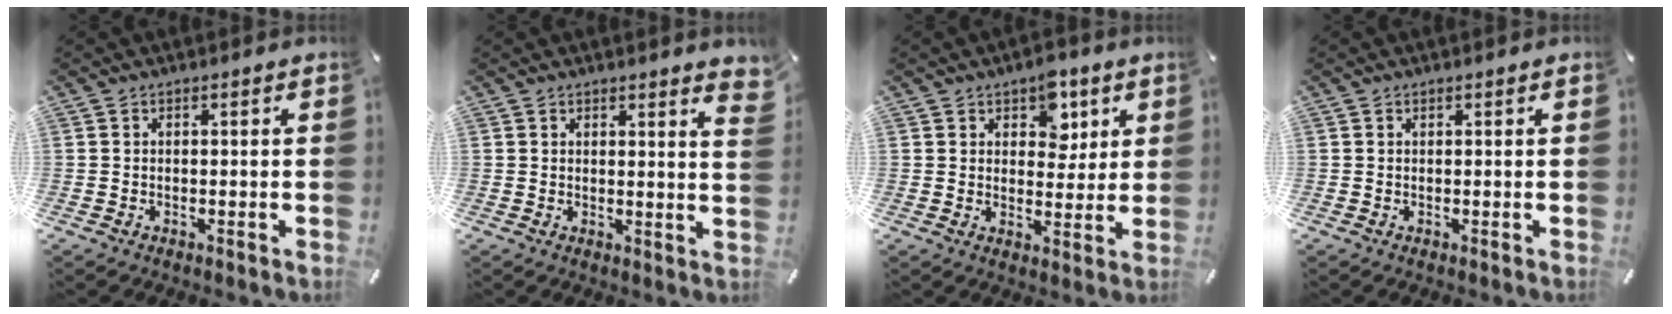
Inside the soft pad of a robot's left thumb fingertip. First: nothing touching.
{"total": 2.7, "force": [2.2, 0.4, 1.6], "torque": [-0.013, -0.014, 0.034]}
{"total": 7.4, "force": [4.1, 5.1, 3.3], "torque": [-0.028, -0.013, 0.066]}
{"total": 0.0}